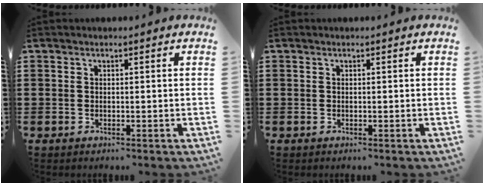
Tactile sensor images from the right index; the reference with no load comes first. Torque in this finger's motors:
{"motor_torque": [0.11, 0.12, 0.00, 0.01]}